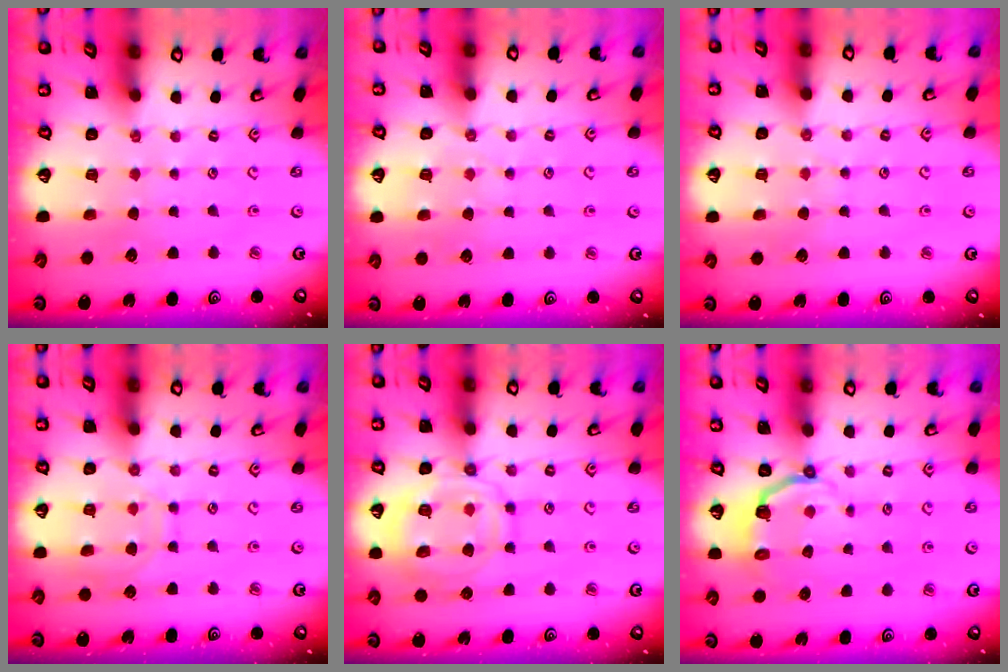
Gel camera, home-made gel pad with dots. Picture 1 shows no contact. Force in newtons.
{"total": 4.8, "press": 4.7, "slide": 0.7}
{"total": 3.9, "press": 3.8, "slide": 0.6}
{"total": 10.2, "press": 10.2, "slide": 0.9}
{"total": 11.8, "press": 11.7, "slide": 1.2}
{"total": 4.1, "press": 2.5, "slide": 3.2}